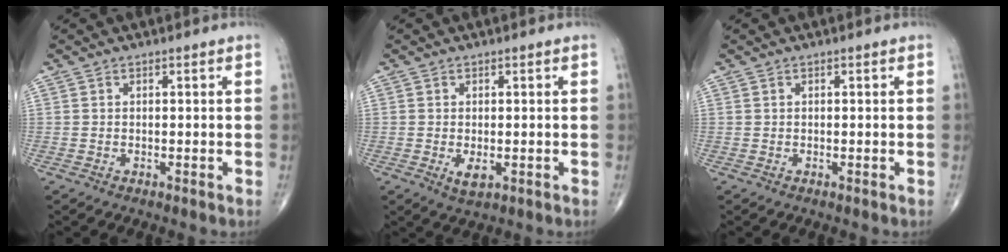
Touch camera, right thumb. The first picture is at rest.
{"total": 2.7, "force": [-0.7, 1.4, 2.3], "torque": [-0.038, -0.006, -0.008]}
{"total": 0.0}